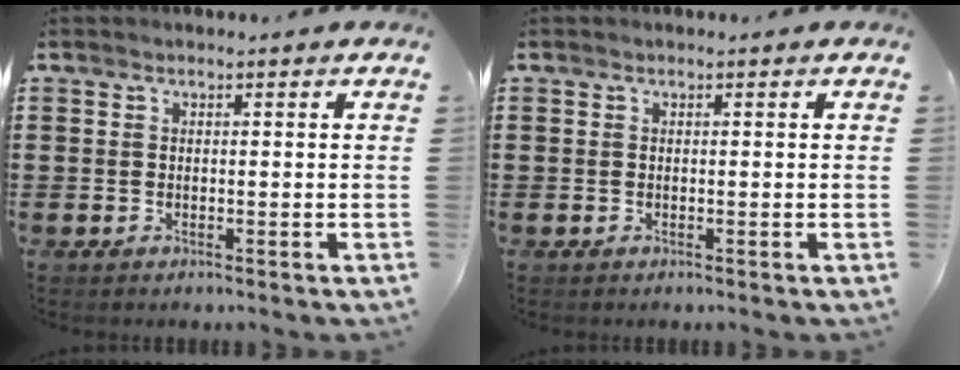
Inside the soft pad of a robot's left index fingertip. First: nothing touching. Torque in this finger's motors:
{"motor_torque": [0.00, 0.00, 0.00, 0.00]}